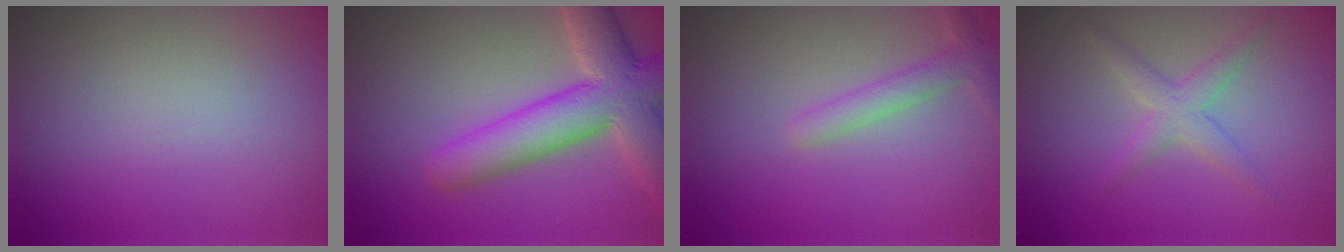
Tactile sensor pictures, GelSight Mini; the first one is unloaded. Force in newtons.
{"total": 8.3, "press": 8.3, "slide": 0.5}
{"total": 2.1, "press": 2.1, "slide": 0.1}
{"total": 2.3, "press": 2.3, "slide": 0.1}